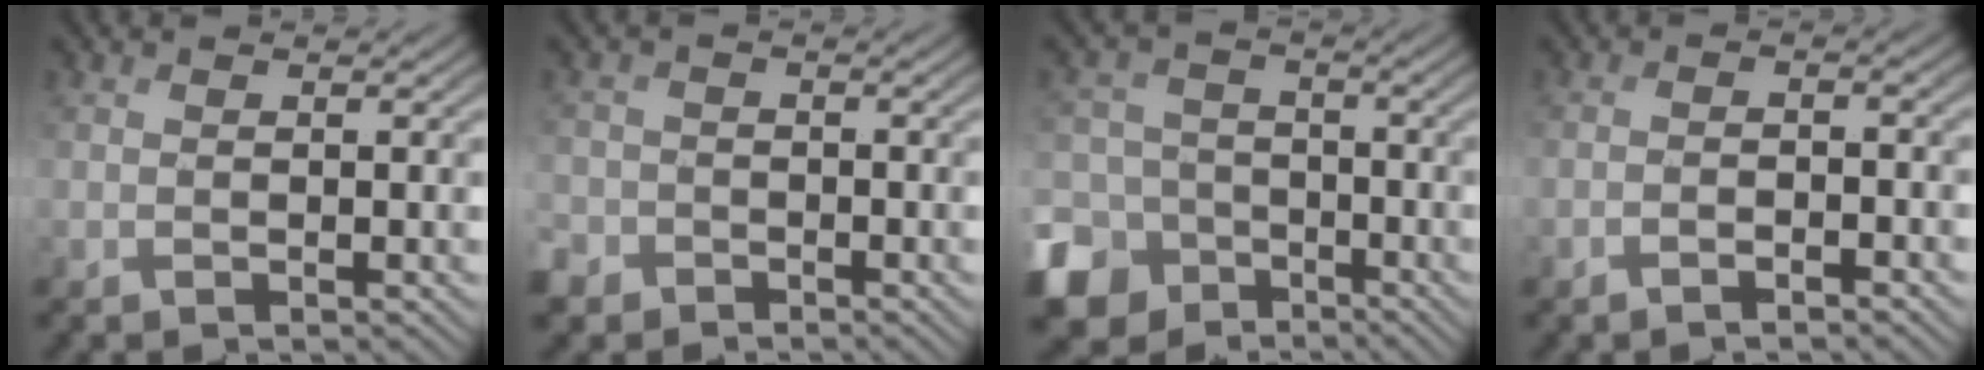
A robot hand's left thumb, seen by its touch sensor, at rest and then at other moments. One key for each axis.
{"total": 3.5, "fx": -2.2, "fy": 2.7, "fz": 0.5, "tx": -0.012, "ty": -0.001, "tz": -0.053}
{"total": 11.0, "fx": -6.1, "fy": 8.6, "fz": 3.3, "tx": -0.110, "ty": -0.041, "tz": -0.122}
{"total": 2.0, "fx": -1.4, "fy": 0.1, "fz": 1.5, "tx": -0.032, "ty": 0.004, "tz": -0.027}